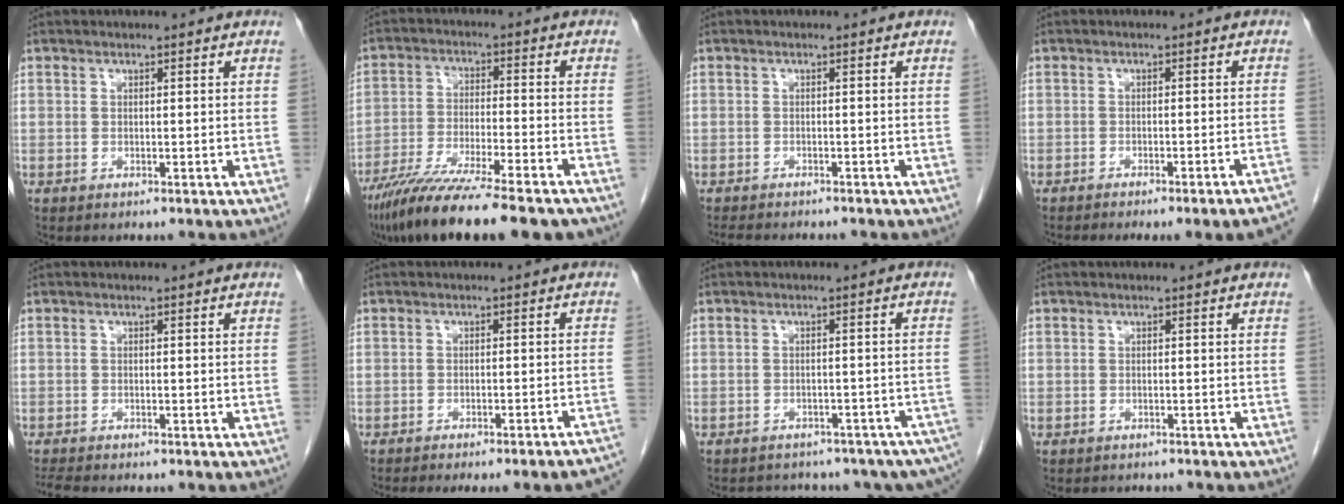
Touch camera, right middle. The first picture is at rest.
{"total": 18.2, "force": [-14.6, 1.9, 10.7], "torque": [-0.161, -0.033, -0.234]}
{"total": 6.4, "force": [-5.7, 1.3, 2.6], "torque": [-0.037, -0.009, -0.081]}
{"total": 11.8, "force": [-10.6, -0.4, 5.3], "torque": [-0.035, -0.013, -0.121]}
{"total": 3.5, "force": [-3.2, 0.3, 1.4], "torque": [-0.027, -0.013, -0.051]}
{"total": 16.0, "force": [-14.7, 0.6, 6.3], "torque": [-0.039, -0.007, -0.169]}
{"total": 18.0, "force": [-14.9, 7.3, 7.1], "torque": [-0.100, 0.018, -0.156]}
{"total": 2.3, "force": [-2.1, 0.8, 0.3], "torque": [-0.008, -0.004, -0.026]}